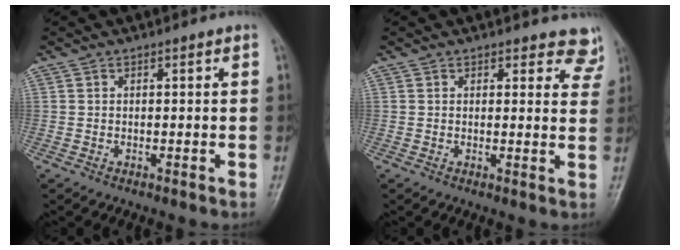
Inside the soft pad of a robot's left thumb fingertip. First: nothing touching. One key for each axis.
{"total": 5.9, "fx": 5.4, "fy": 2.5, "fz": 0.6, "tx": 0.040, "ty": -0.028, "tz": 0.036}